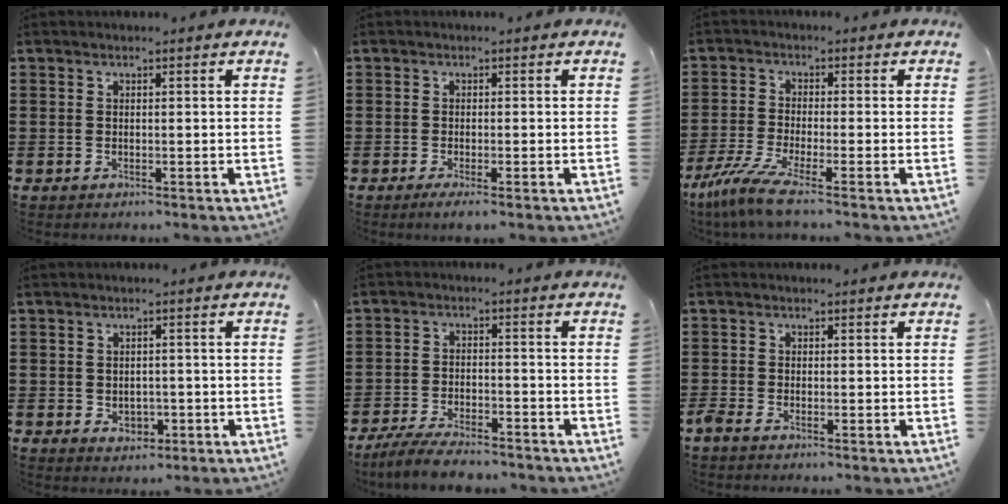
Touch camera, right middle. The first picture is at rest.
{"total": 1.0, "force": [-0.5, 0.0, 0.9], "torque": [-0.015, -0.004, -0.010]}
{"total": 5.7, "force": [-4.0, 0.2, 4.0], "torque": [-0.104, -0.024, -0.080]}
{"total": 2.3, "force": [-0.6, 1.6, 1.5], "torque": [-0.023, -0.003, -0.014]}
{"total": 5.4, "force": [-4.9, 0.7, 2.1], "torque": [-0.048, -0.005, -0.097]}
{"total": 0.9, "force": [-0.8, 0.2, 0.5], "torque": [-0.020, -0.005, -0.016]}